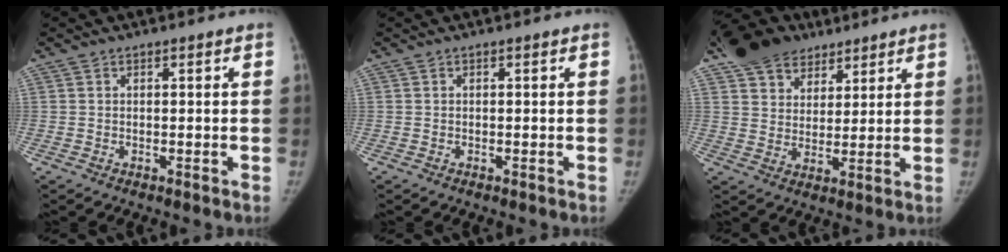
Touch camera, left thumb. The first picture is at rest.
{"total": 0.0}
{"total": 13.6, "force": [9.5, 8.7, 4.3], "torque": [-0.044, -0.019, 0.167]}